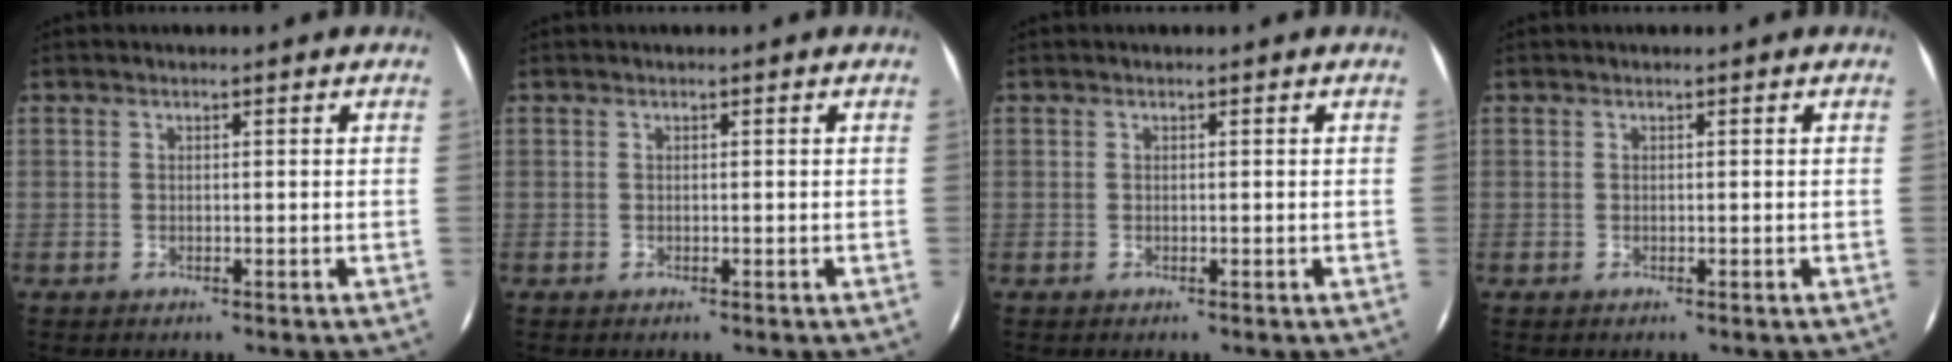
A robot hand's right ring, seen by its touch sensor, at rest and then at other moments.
{"total": 0.0}
{"total": 0.0}
{"total": 0.0}